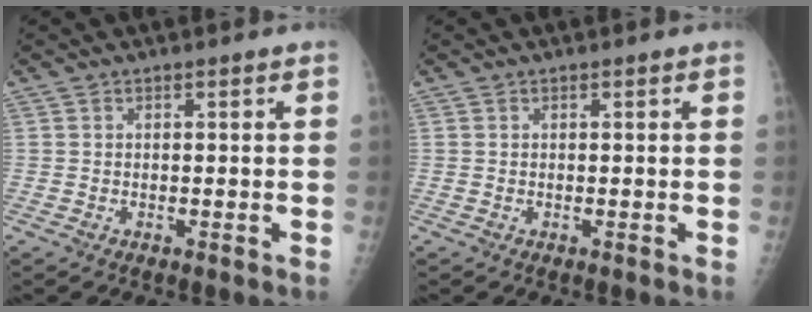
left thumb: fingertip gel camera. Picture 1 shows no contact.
{"total": 0.0}